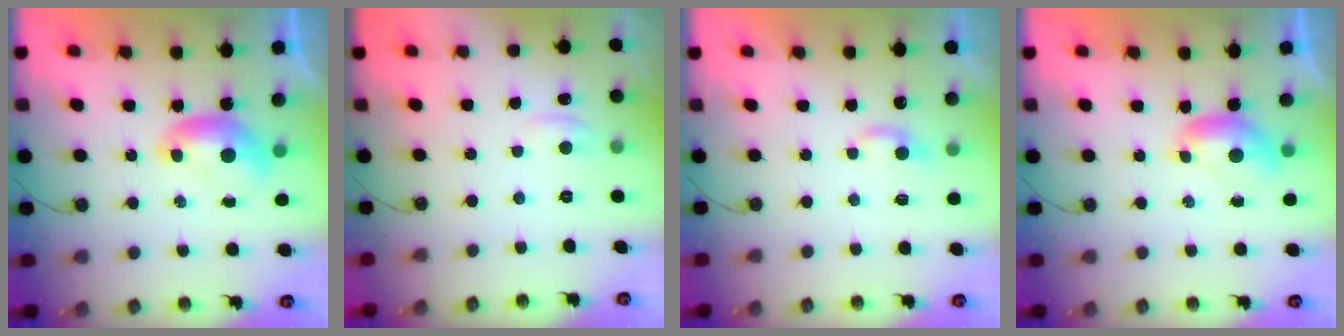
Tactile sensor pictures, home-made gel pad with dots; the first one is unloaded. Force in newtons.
{"total": 1.9, "press": 1.8, "slide": 0.6}
{"total": 2.2, "press": 2.2, "slide": 0.5}
{"total": 1.3, "press": 1.1, "slide": 0.6}